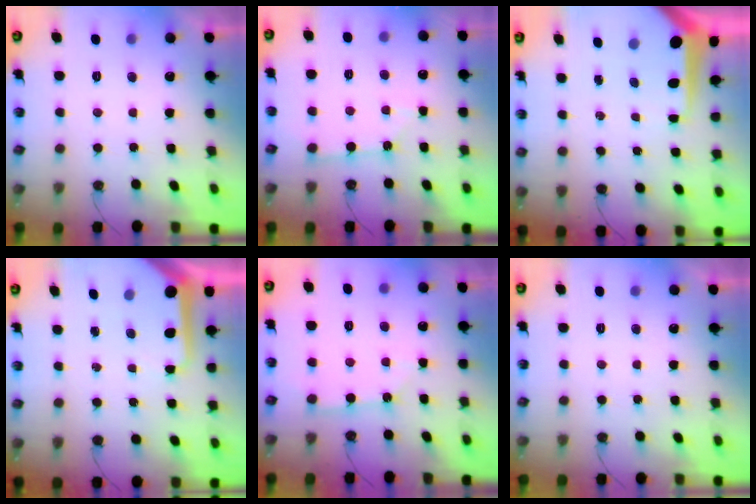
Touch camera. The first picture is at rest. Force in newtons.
{"total": 2.1, "press": 2.1, "slide": 0.3}
{"total": 10.1, "press": 10.0, "slide": 1.0}
{"total": 9.8, "press": 9.8, "slide": 1.1}
{"total": 3.1, "press": 3.1, "slide": 0.1}
{"total": 0.0}